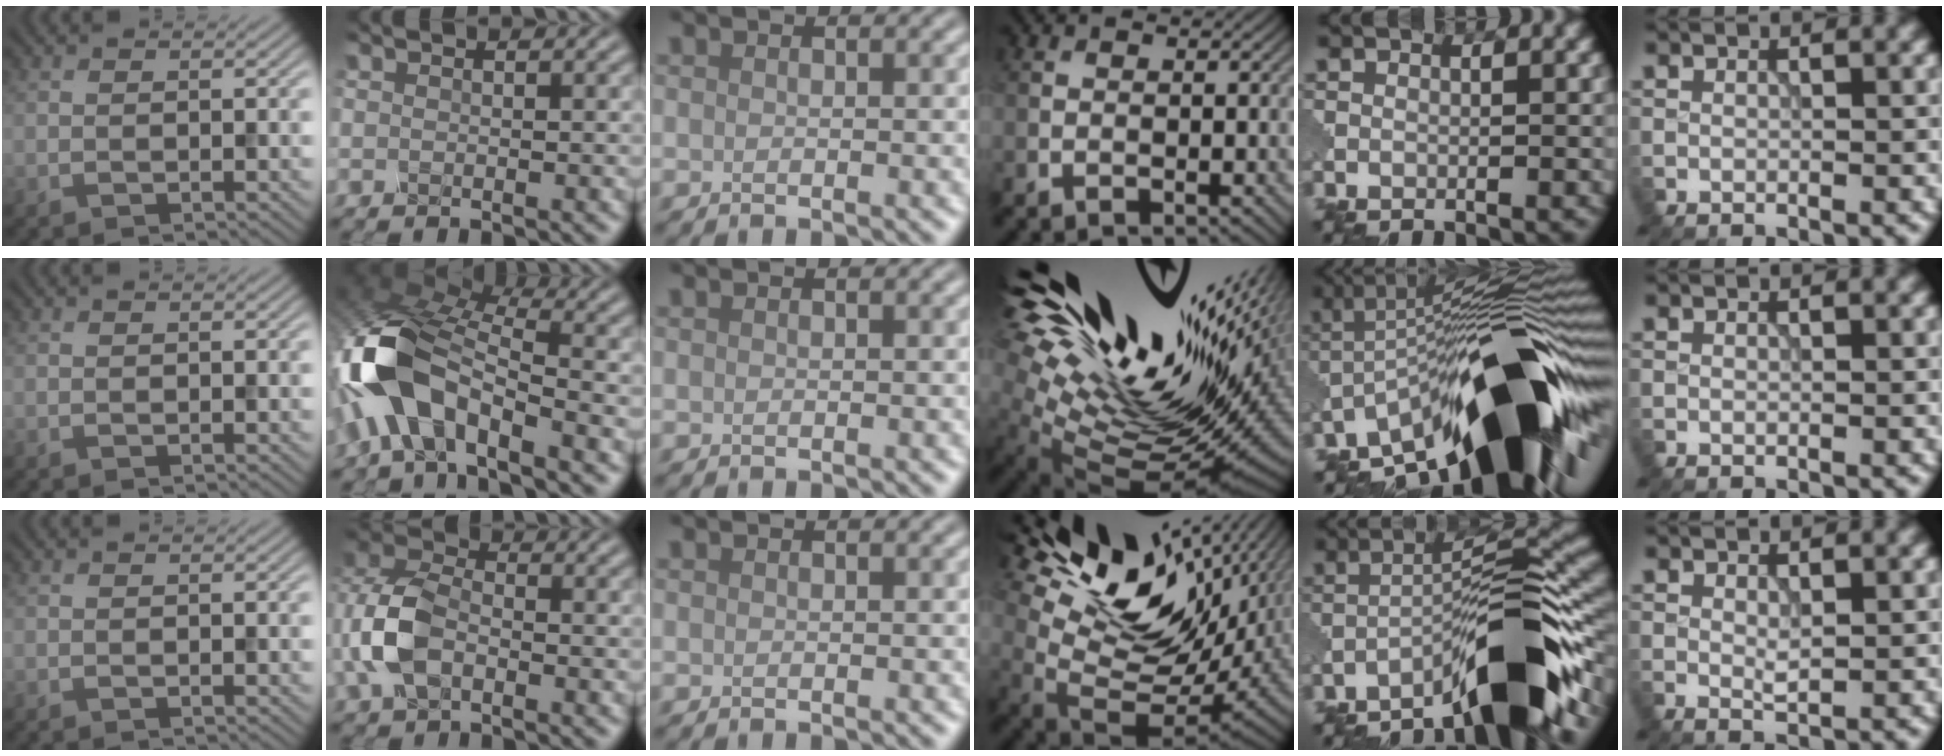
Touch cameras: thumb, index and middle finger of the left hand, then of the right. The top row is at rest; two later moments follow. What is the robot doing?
{"motion": "press", "object": "mechanical pencil"}